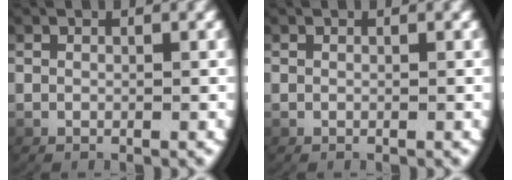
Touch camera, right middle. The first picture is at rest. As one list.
[{"total": 0.0}]